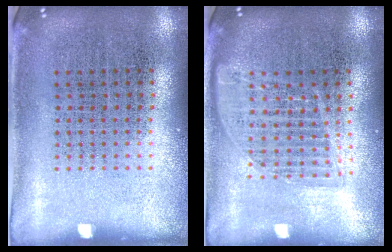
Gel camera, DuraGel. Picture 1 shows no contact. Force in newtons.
{"total": 1.6, "press": 1.4, "slide": 0.8}